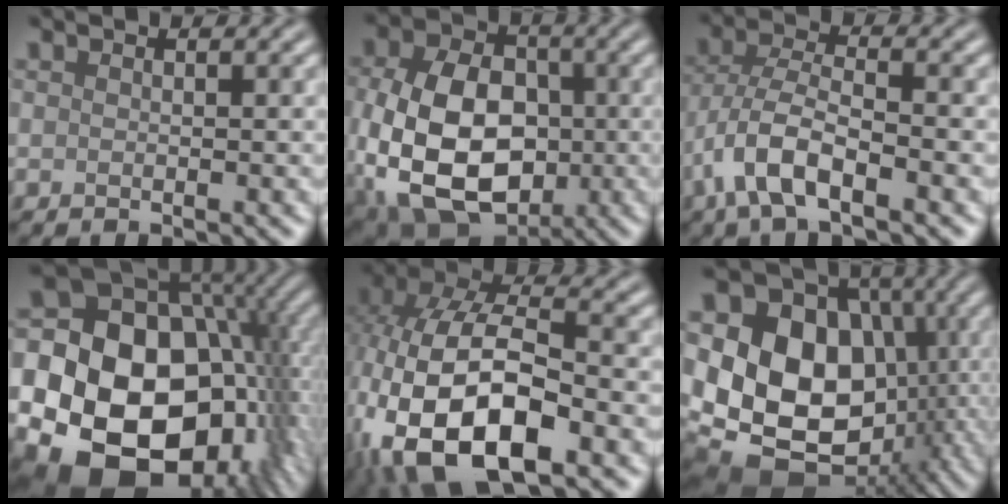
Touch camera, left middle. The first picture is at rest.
{"total": 13.6, "force": [-2.1, 9.3, 9.6], "torque": [-0.196, -0.028, -0.030]}
{"total": 6.3, "force": [-3.0, 2.6, 4.9], "torque": [-0.103, 0.000, -0.068]}
{"total": 22.5, "force": [-2.2, 17.4, 14.1], "torque": [-0.236, 0.000, -0.049]}
{"total": 14.8, "force": [-4.8, 8.1, 11.4], "torque": [-0.235, -0.019, -0.085]}
{"total": 15.1, "force": [-0.6, 12.0, 9.1], "torque": [-0.153, -0.012, -0.008]}